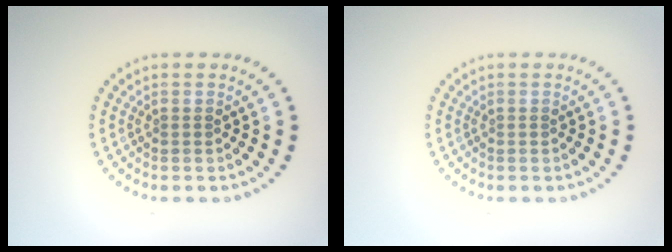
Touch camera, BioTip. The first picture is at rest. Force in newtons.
{"total": 0.0}